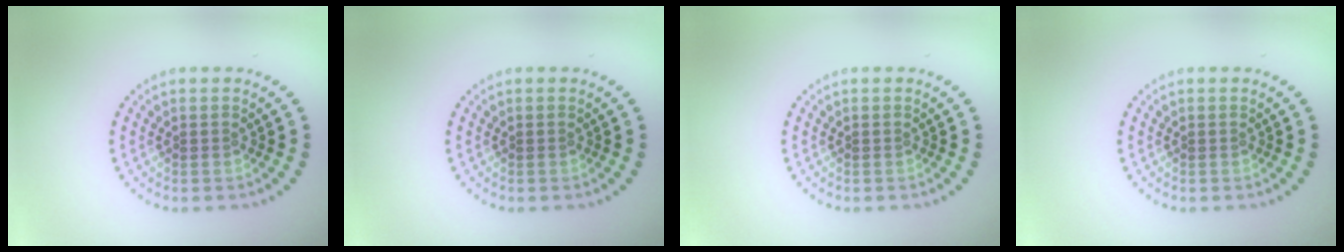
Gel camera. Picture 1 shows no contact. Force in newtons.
{"total": 0.0}
{"total": 0.0}
{"total": 0.0}